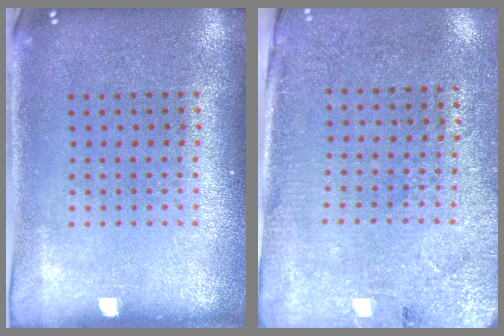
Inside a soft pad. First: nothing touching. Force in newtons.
{"total": 2.7, "press": 2.4, "slide": 1.3}